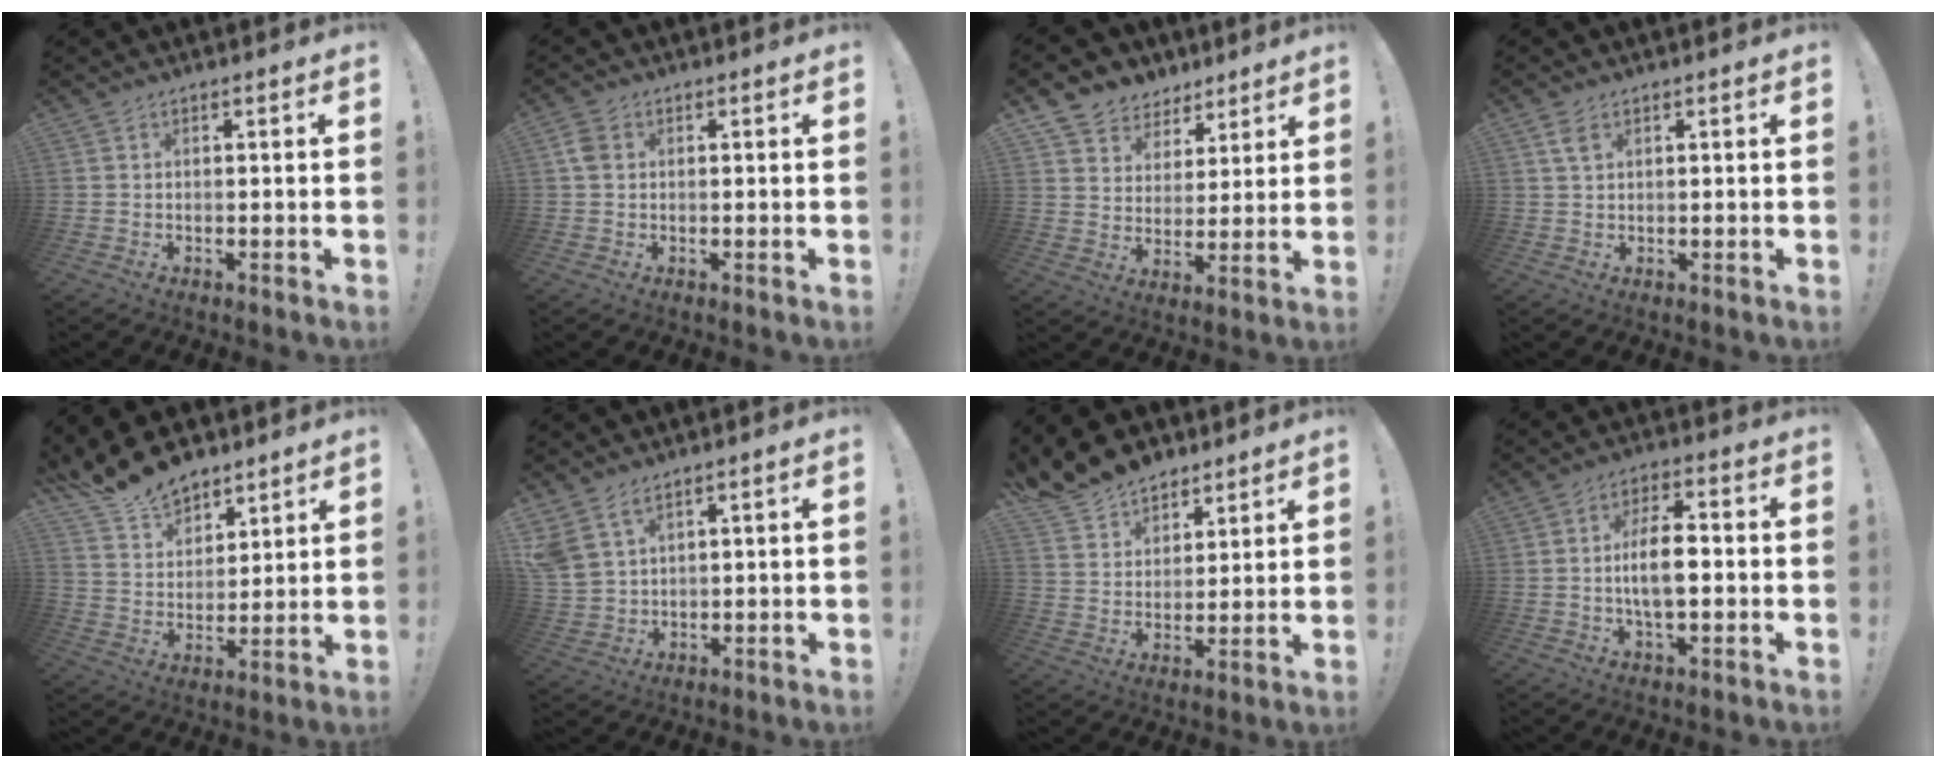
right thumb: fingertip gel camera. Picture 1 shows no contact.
{"total": 3.8, "force": [0.9, 2.7, 2.6], "torque": [-0.049, 0.004, 0.016]}
{"total": 7.8, "force": [5.2, 5.8, 0.5], "torque": [-0.014, -0.044, 0.106]}
{"total": 3.1, "force": [1.6, 1.6, 2.1], "torque": [-0.031, -0.005, 0.027]}
{"total": 13.9, "force": [12.2, 5.8, 3.0], "torque": [-0.077, -0.096, 0.232]}
{"total": 6.5, "force": [4.4, 3.7, 3.1], "torque": [-0.074, -0.015, 0.089]}
{"total": 12.7, "force": [11.0, 6.0, 2.2], "torque": [-0.056, -0.087, 0.213]}
{"total": 9.7, "force": [-0.9, 4.2, 8.7], "torque": [-0.158, 0.006, -0.022]}